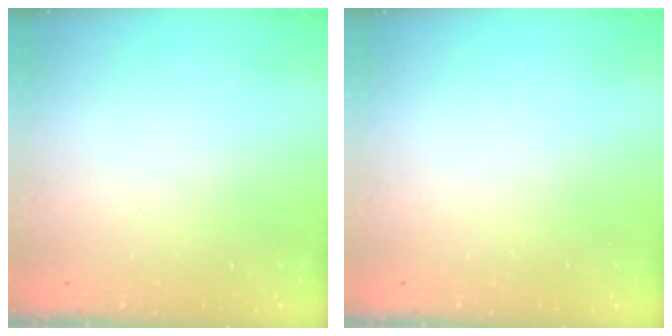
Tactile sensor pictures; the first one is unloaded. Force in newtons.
{"total": 0.0}